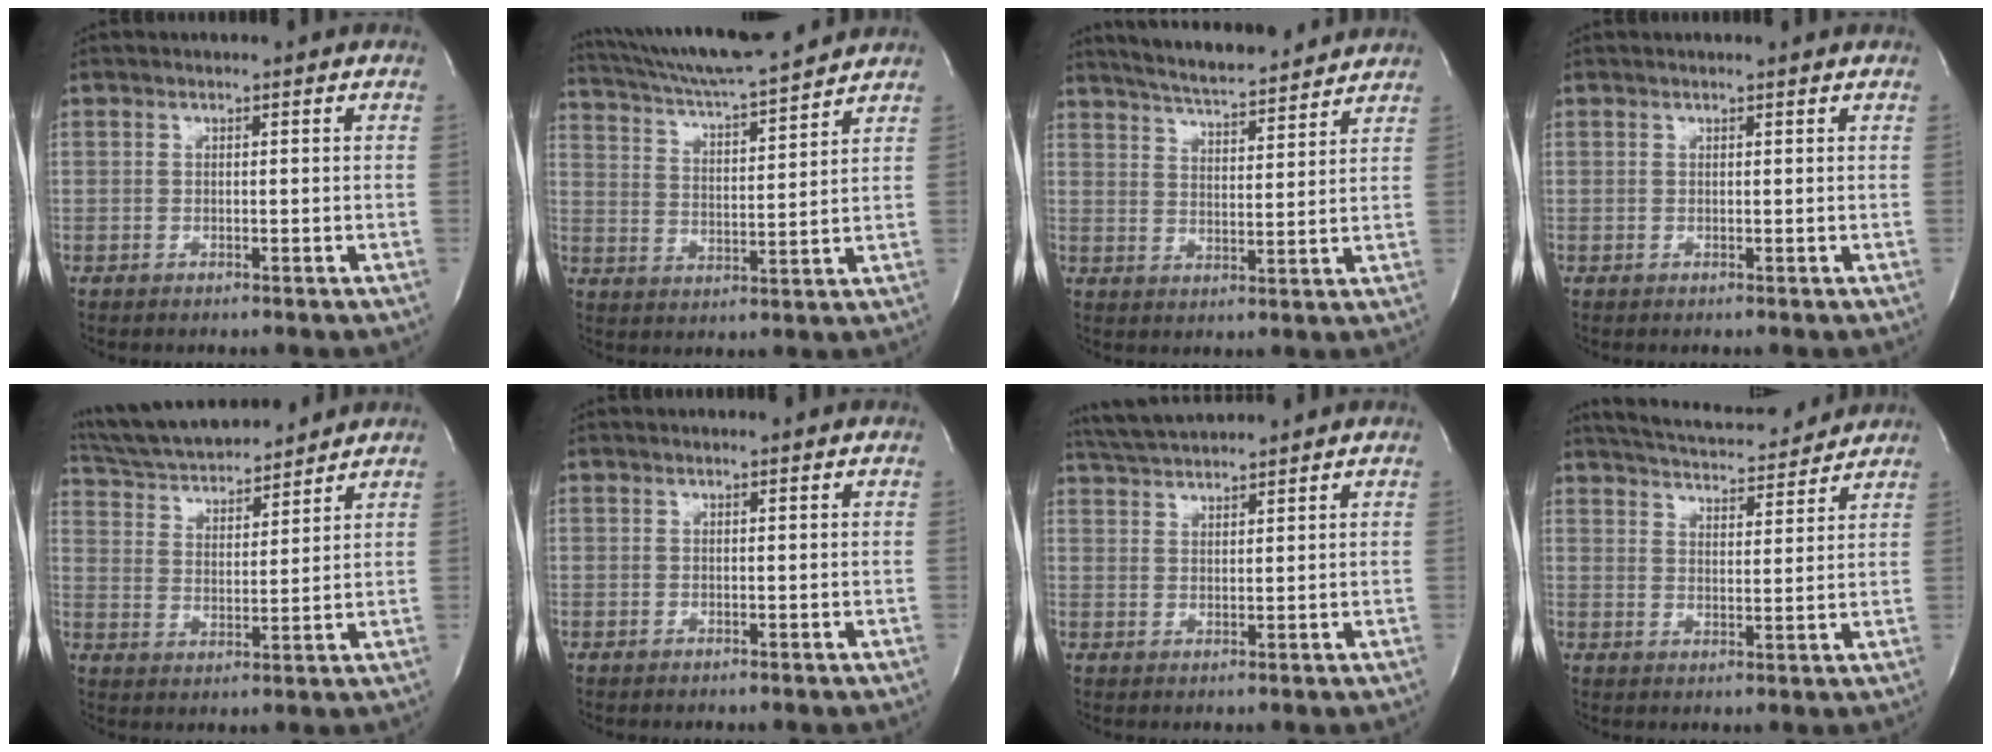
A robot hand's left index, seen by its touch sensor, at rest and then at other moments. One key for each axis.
{"total": 16.8, "fx": 15.5, "fy": 0.6, "fz": 6.5, "tx": -0.122, "ty": 0.017, "tz": 0.245}
{"total": 14.1, "fx": 13.0, "fy": 1.6, "fz": 5.1, "tx": -0.091, "ty": 0.012, "tz": 0.193}
{"total": 1.7, "fx": 1.6, "fy": 0.1, "fz": 0.6, "tx": -0.011, "ty": 0.014, "tz": 0.020}
{"total": 15.9, "fx": 14.7, "fy": 2.8, "fz": 5.4, "tx": -0.098, "ty": 0.026, "tz": 0.249}
{"total": 1.4, "fx": 1.3, "fy": 0.1, "fz": 0.5, "tx": -0.010, "ty": 0.012, "tz": 0.017}
{"total": 7.2, "fx": 6.9, "fy": 0.2, "fz": 2.0, "tx": -0.046, "ty": 0.031, "tz": 0.124}
{"total": 14.1, "fx": 13.2, "fy": 2.5, "fz": 4.3, "tx": -0.072, "ty": 0.019, "tz": 0.191}